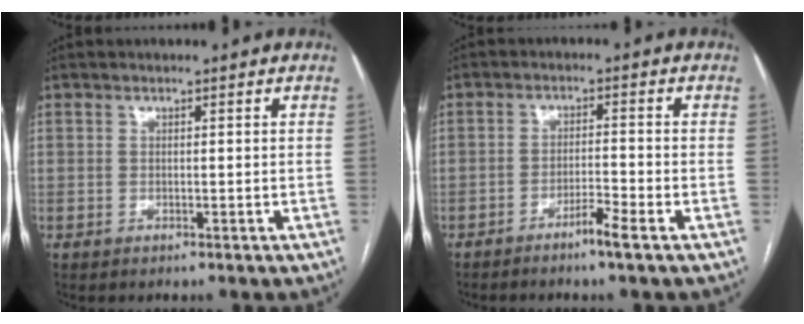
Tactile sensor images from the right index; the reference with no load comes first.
{"total": 3.6, "force": [-2.5, -0.5, 2.5], "torque": [-0.045, -0.004, -0.050]}